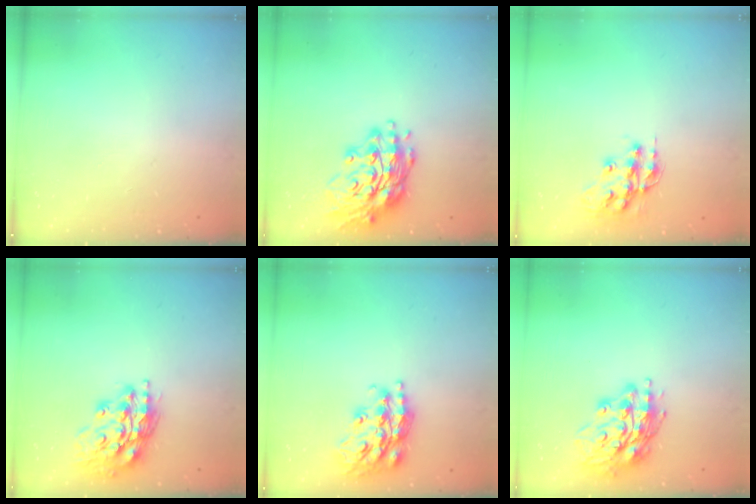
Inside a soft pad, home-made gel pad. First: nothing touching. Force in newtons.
{"total": 16.9, "press": 16.6, "slide": 3.1}
{"total": 13.5, "press": 13.5, "slide": 0.8}
{"total": 15.9, "press": 15.7, "slide": 2.2}
{"total": 19.2, "press": 19.2, "slide": 1.3}
{"total": 16.0, "press": 16.0, "slide": 1.4}